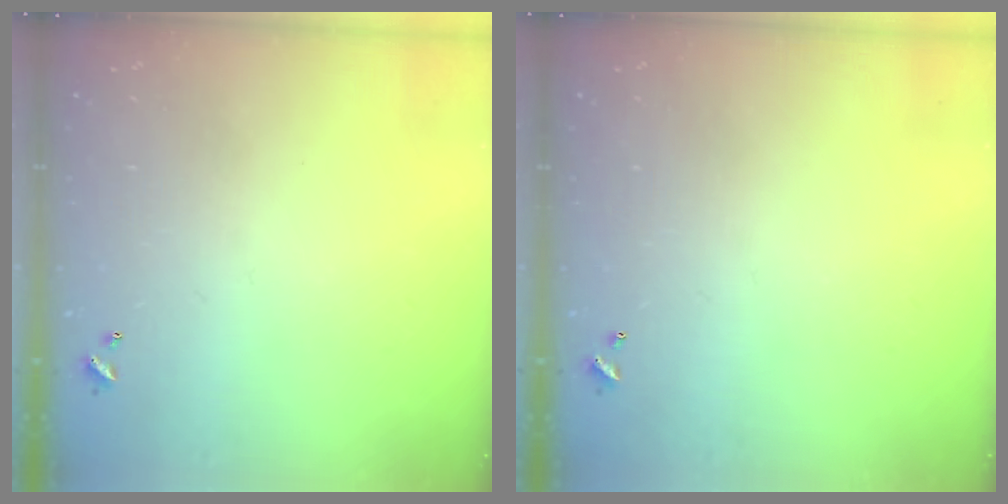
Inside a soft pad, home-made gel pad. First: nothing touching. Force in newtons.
{"total": 0.0}